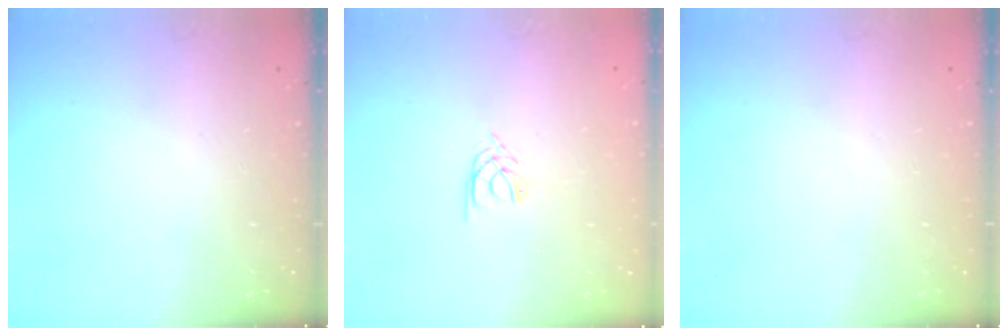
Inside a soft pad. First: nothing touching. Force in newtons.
{"total": 2.1, "press": 2.1, "slide": 0.3}
{"total": 0.0}